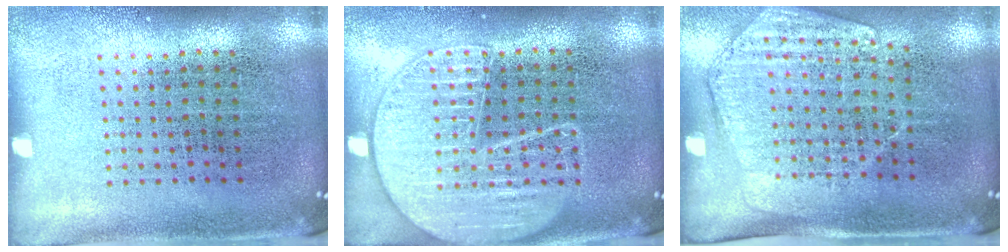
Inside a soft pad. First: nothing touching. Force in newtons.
{"total": 1.9, "press": 1.9, "slide": 0.2}
{"total": 1.6, "press": 1.4, "slide": 0.8}